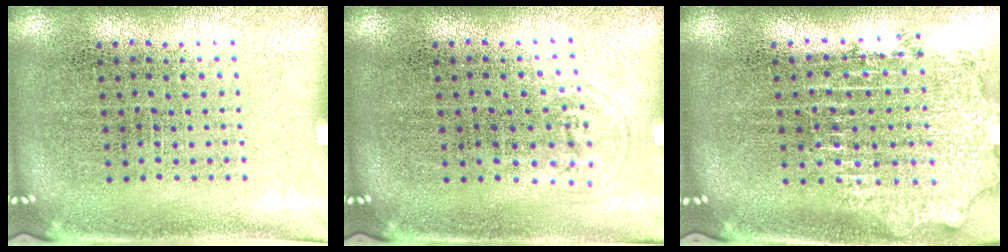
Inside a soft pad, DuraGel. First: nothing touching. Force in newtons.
{"total": 0.5, "press": 0.5, "slide": 0.2}
{"total": 2.0, "press": 1.5, "slide": 1.3}